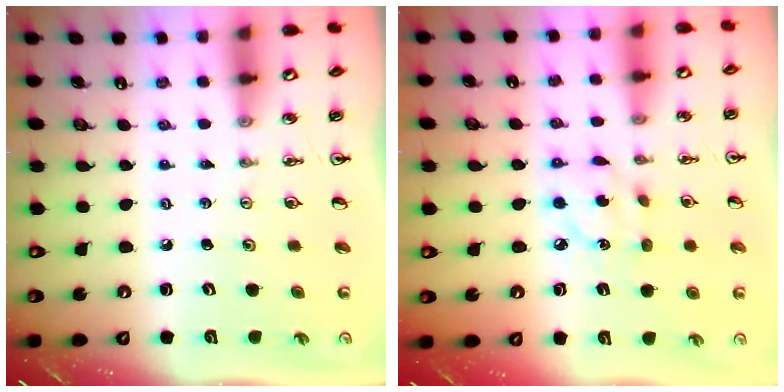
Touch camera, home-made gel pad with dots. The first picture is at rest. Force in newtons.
{"total": 6.7, "press": 6.7, "slide": 0.1}